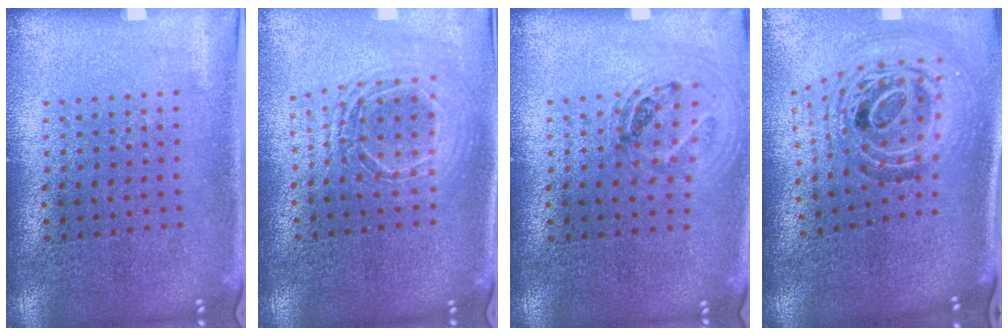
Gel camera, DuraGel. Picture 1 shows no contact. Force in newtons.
{"total": 1.6, "press": 1.3, "slide": 0.8}
{"total": 0.9, "press": 0.9, "slide": 0.2}
{"total": 1.9, "press": 1.5, "slide": 1.2}